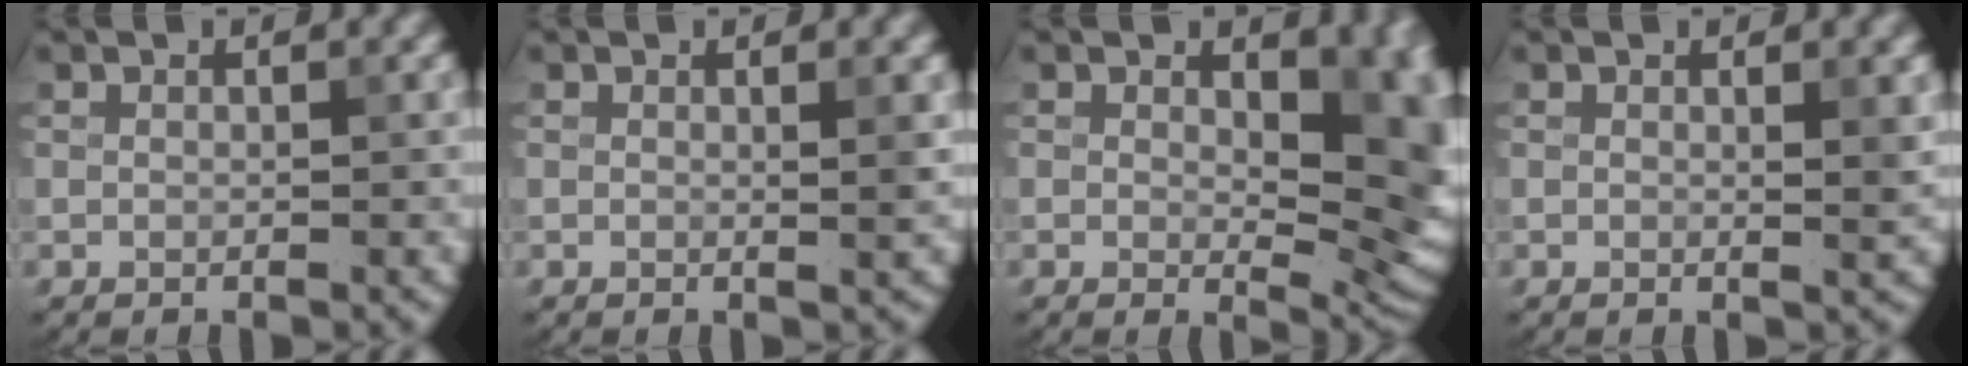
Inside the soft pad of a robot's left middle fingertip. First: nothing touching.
{"total": 1.5, "force": [0.3, 0.4, 1.4], "torque": [-0.014, 0.000, -0.002]}
{"total": 8.8, "force": [1.8, 4.9, 7.1], "torque": [-0.076, -0.017, 0.032]}
{"total": 1.8, "force": [0.5, 0.4, 1.7], "torque": [-0.017, -0.001, 0.002]}